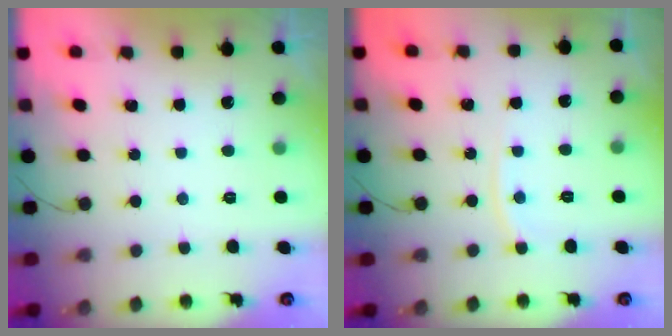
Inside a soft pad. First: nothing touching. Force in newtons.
{"total": 4.5, "press": 4.5, "slide": 0.6}